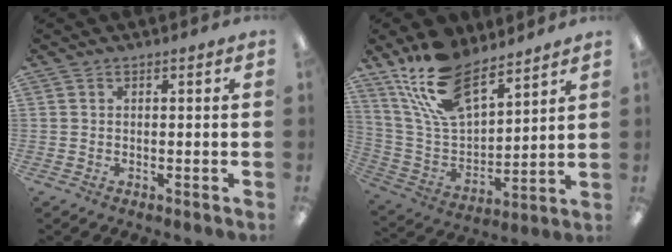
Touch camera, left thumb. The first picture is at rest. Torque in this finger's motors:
{"motor_torque": [0.36, 0.09, 1.40, -1.37, 0.31]}